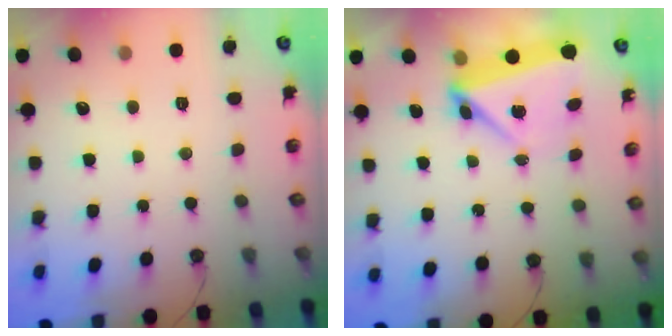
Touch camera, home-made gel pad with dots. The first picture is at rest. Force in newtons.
{"total": 7.0, "press": 4.8, "slide": 5.2}